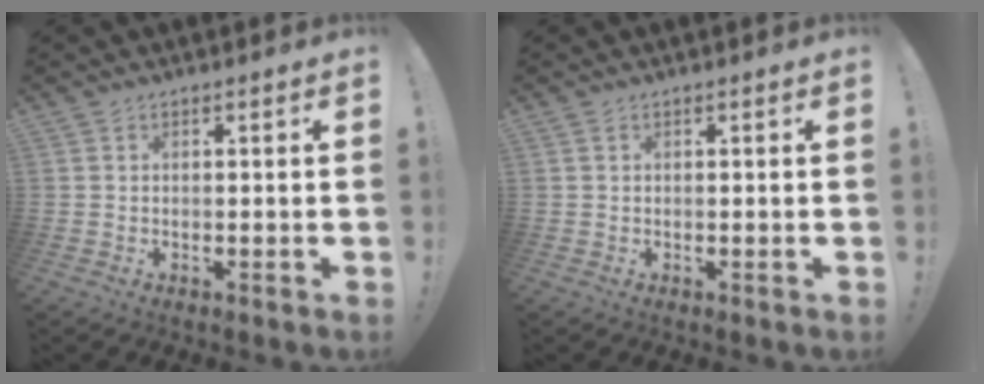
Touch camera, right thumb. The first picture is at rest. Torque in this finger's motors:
{"motor_torque": [-0.09, 0.02, -0.14, 0.18, 0.00]}